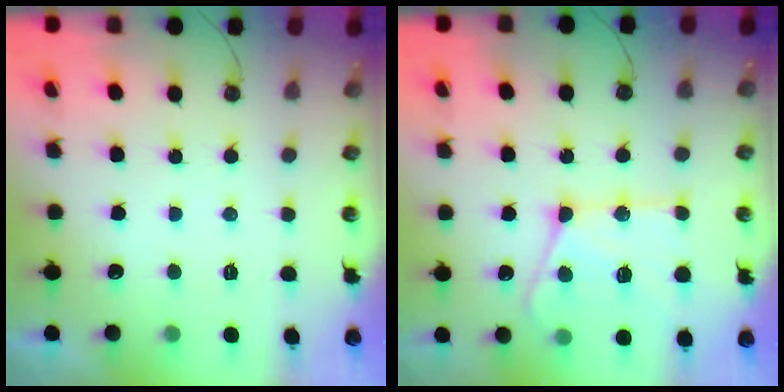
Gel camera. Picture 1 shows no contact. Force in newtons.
{"total": 18.4, "press": 18.3, "slide": 1.4}